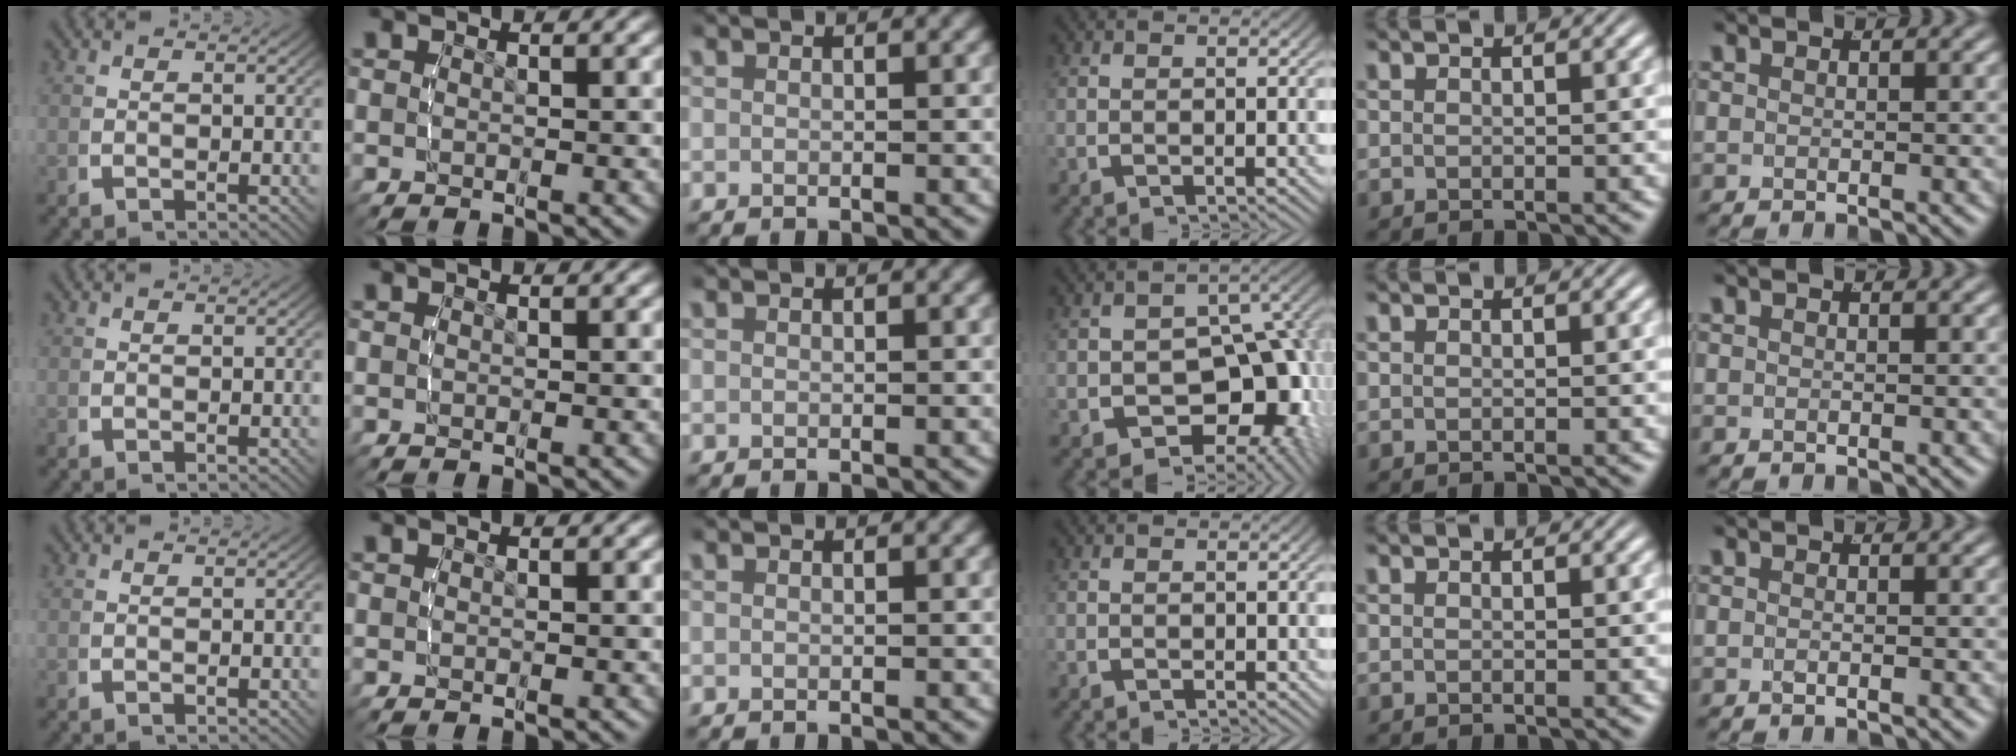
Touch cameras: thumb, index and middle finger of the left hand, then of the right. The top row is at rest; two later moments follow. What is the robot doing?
{"motion": "lift_and_place", "object": "condiment"}